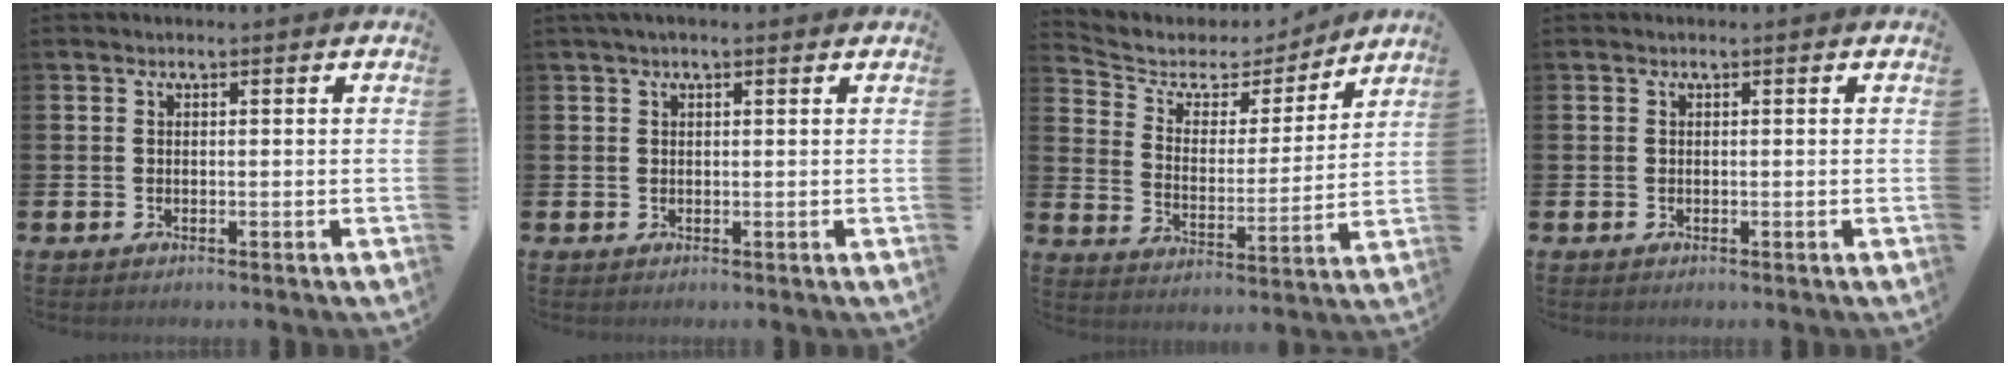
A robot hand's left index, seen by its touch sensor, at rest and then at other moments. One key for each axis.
{"total": 1.2, "fx": 0.9, "fy": 0.3, "fz": 0.8, "tx": -0.015, "ty": 0.004, "tz": 0.014}
{"total": 5.2, "fx": 4.2, "fy": 2.7, "fz": 1.2, "tx": -0.059, "ty": -0.031, "tz": 0.067}
{"total": 0.0}